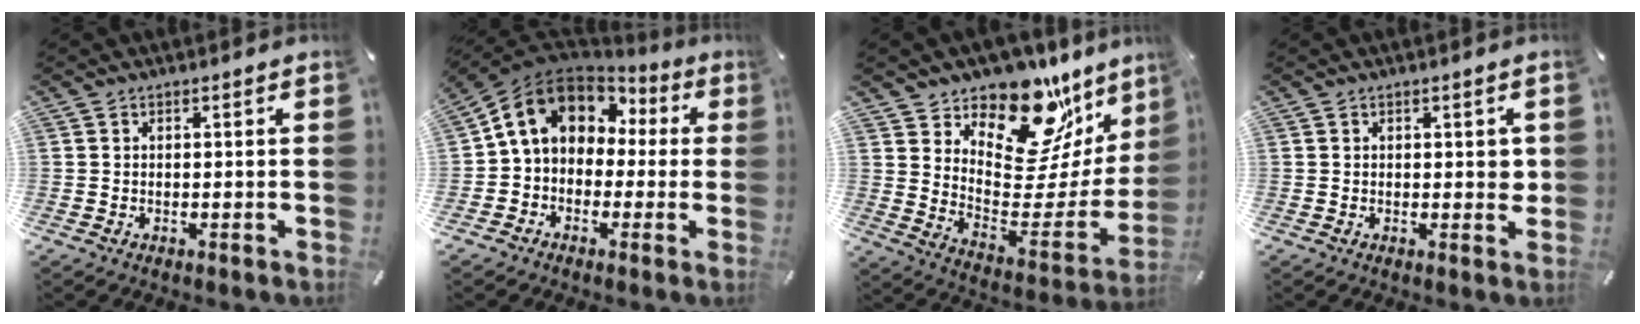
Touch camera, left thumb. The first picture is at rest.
{"total": 11.4, "force": [2.8, 9.4, 5.9], "torque": [-0.131, -0.002, 0.049]}
{"total": 18.7, "force": [14.3, 9.9, 6.6], "torque": [-0.077, -0.125, 0.239]}
{"total": 1.9, "force": [0.4, 1.2, 1.4], "torque": [-0.004, -0.005, 0.001]}